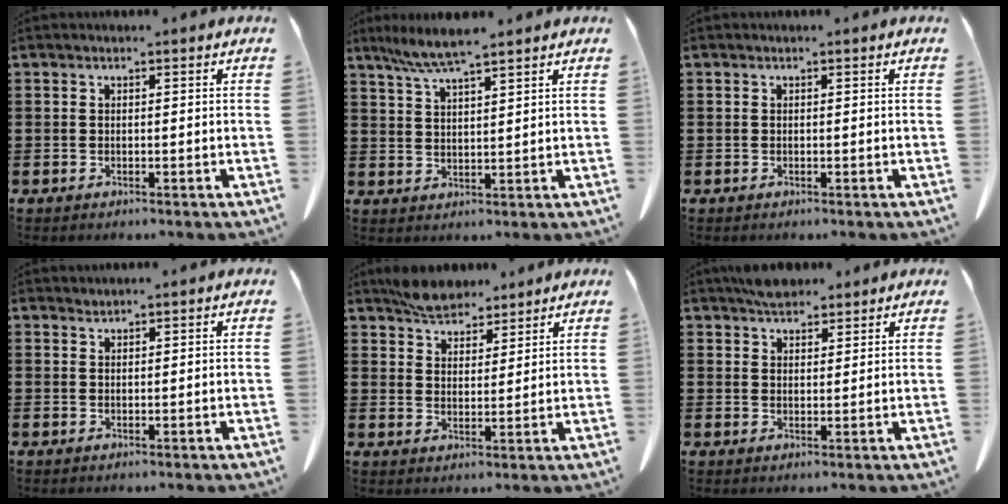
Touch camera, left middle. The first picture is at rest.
{"total": 5.6, "force": [4.3, 0.2, 3.5], "torque": [-0.080, -0.008, 0.077]}
{"total": 0.0}
{"total": 0.8, "force": [0.8, 0.0, 0.0], "torque": [-0.002, -0.002, 0.017]}
{"total": 5.4, "force": [5.0, 1.8, 0.9], "torque": [-0.033, -0.009, 0.097]}
{"total": 3.6, "force": [3.1, 1.3, 1.2], "torque": [-0.022, -0.002, 0.057]}